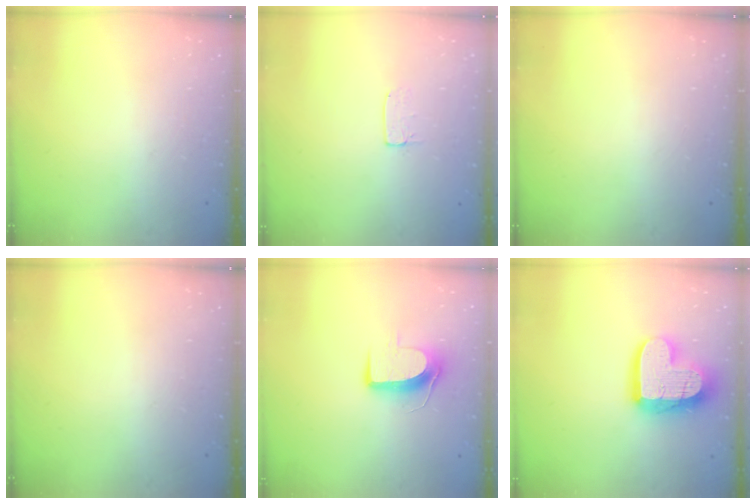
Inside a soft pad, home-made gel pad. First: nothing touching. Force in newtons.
{"total": 3.7, "press": 3.6, "slide": 0.2}
{"total": 0.0}
{"total": 0.0}
{"total": 8.7, "press": 8.6, "slide": 0.5}
{"total": 18.1, "press": 18.0, "slide": 1.5}